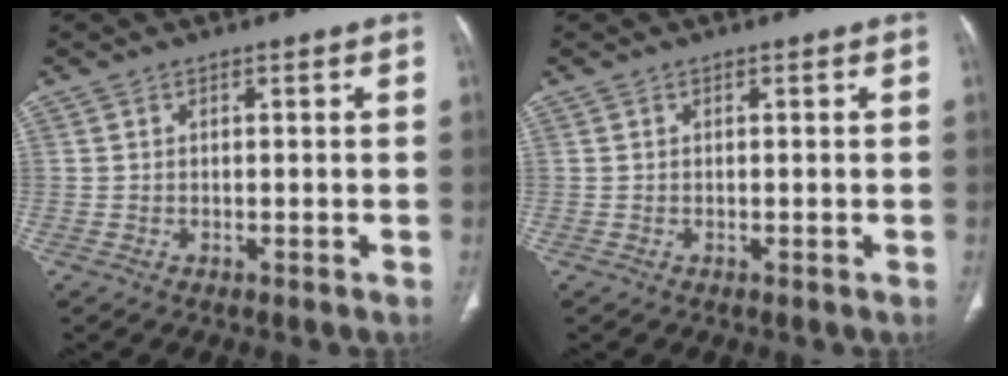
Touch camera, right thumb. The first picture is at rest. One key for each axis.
{"total": 0.0}